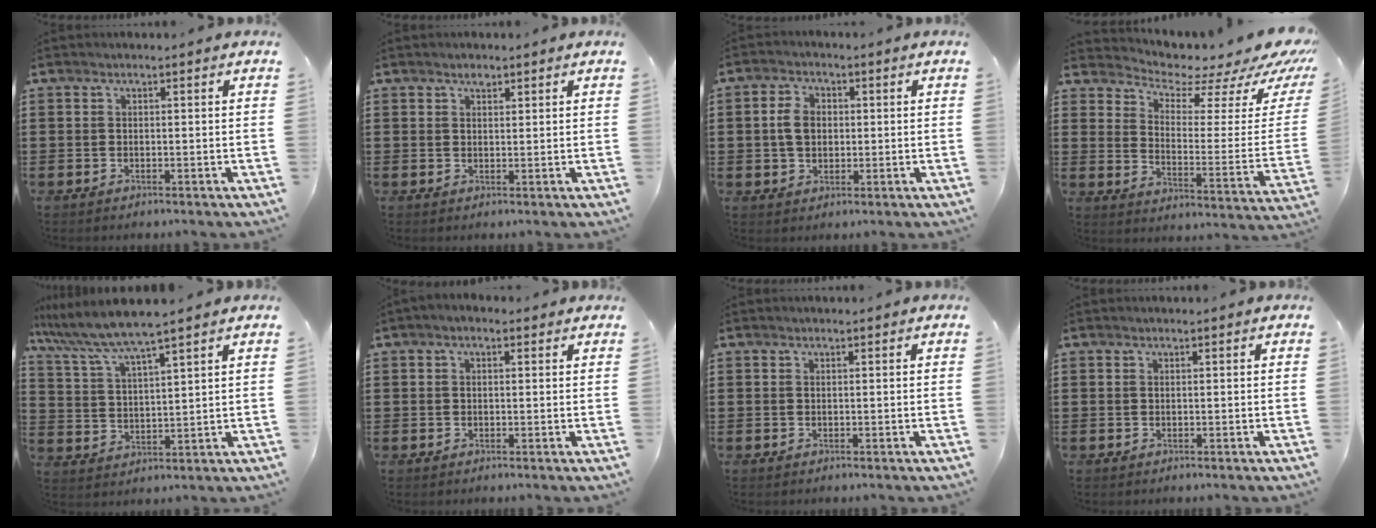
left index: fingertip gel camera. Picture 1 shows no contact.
{"total": 1.2, "force": [1.0, 0.6, 0.5], "torque": [-0.012, 0.002, 0.018]}
{"total": 4.7, "force": [0.3, 3.3, 3.2], "torque": [-0.076, 0.011, 0.001]}
{"total": 4.9, "force": [4.2, 1.6, 1.9], "torque": [-0.050, -0.045, 0.065]}
{"total": 6.3, "force": [5.6, -0.3, 3.0], "torque": [-0.081, -0.026, 0.095]}
{"total": 1.1, "force": [0.1, 0.9, 0.7], "torque": [-0.015, 0.008, 0.001]}
{"total": 0.0}
{"total": 0.0}